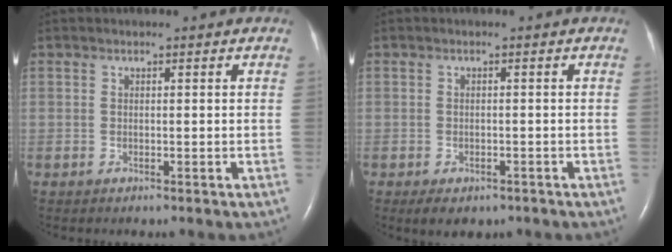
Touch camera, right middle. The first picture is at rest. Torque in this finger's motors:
{"motor_torque": [0.35, -0.30, 0.02, 0.01]}